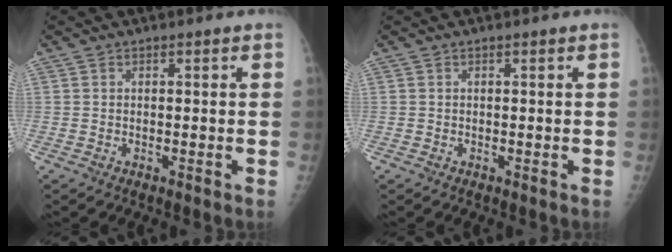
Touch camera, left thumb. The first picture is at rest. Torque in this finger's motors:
{"motor_torque": [-0.12, 0.12, -0.02, 0.02, 0.00]}